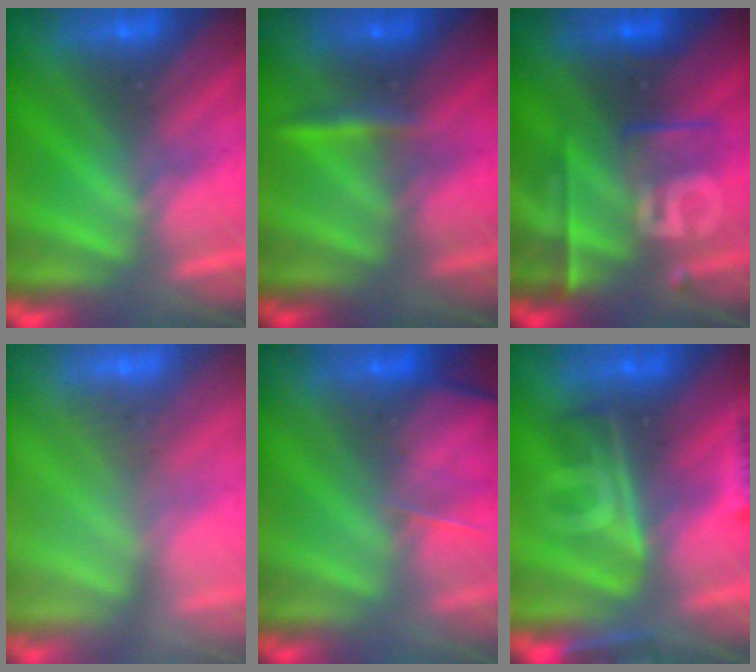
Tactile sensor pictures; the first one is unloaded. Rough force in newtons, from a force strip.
{"total": 2.4}
{"total": 2.4}
{"total": 2.5}
{"total": 2.1}
{"total": 5.8}